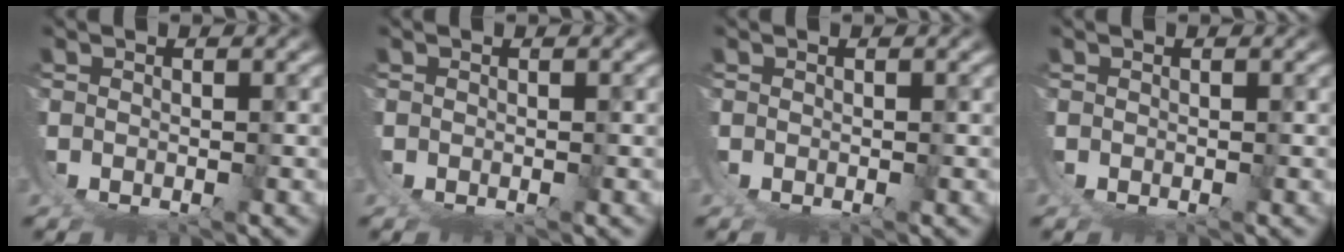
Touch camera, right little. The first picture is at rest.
{"total": 0.0}
{"total": 0.0}
{"total": 0.0}